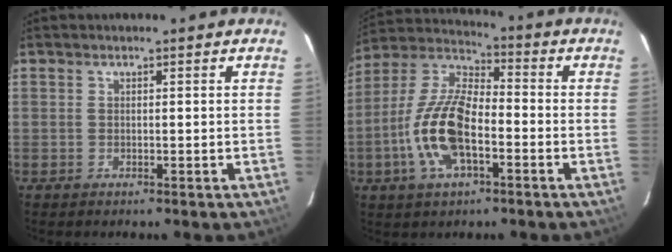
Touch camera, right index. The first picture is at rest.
{"total": 14.8, "force": [-4.6, 6.5, 12.5], "torque": [-0.266, 0.002, -0.094]}